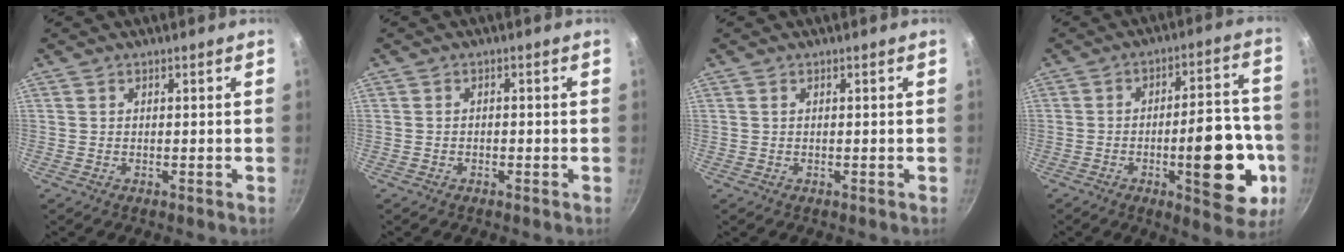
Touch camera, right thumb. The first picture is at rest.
{"total": 0.9, "force": [-0.5, 0.6, 0.4], "torque": [-0.011, 0.005, -0.009]}
{"total": 0.0}
{"total": 18.2, "force": [-5.3, 6.9, 16.0], "torque": [-0.174, 0.031, -0.071]}